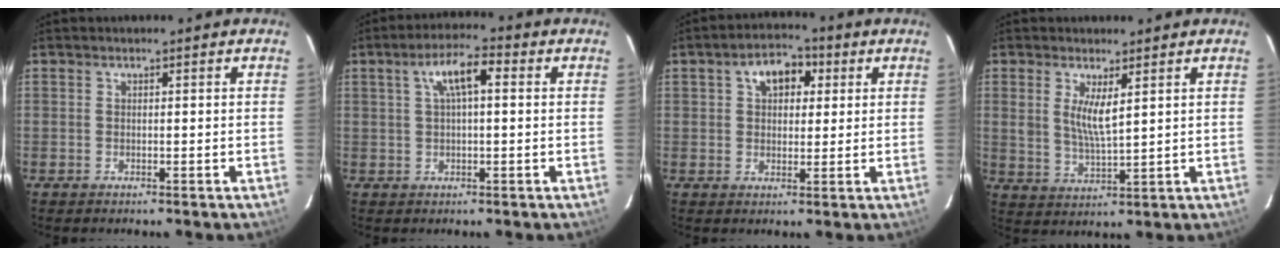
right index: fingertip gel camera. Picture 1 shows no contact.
{"total": 6.4, "force": [1.6, 2.0, 5.9], "torque": [-0.111, 0.019, 0.030]}
{"total": 6.5, "force": [2.2, 4.0, 4.6], "torque": [-0.074, 0.027, 0.037]}
{"total": 5.7, "force": [2.1, 1.6, 5.0], "torque": [-0.095, -0.010, 0.044]}